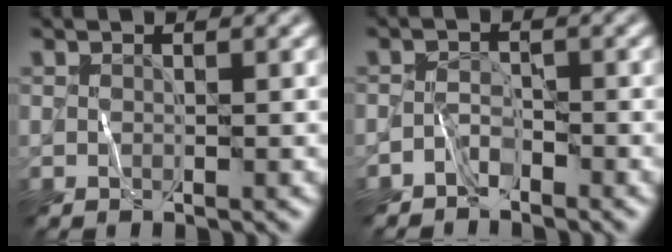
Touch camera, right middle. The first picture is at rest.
{"total": 1.7, "force": [-1.5, 0.8, 0.5], "torque": [-0.007, 0.012, -0.031]}